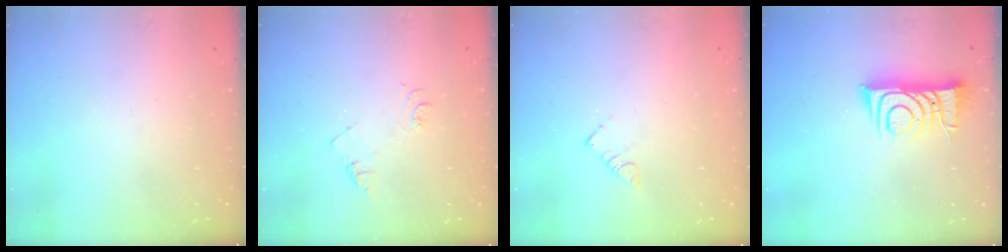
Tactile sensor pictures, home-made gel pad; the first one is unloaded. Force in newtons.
{"total": 5.9, "press": 5.9, "slide": 0.6}
{"total": 3.4, "press": 3.4, "slide": 0.0}
{"total": 9.2, "press": 9.2, "slide": 1.1}